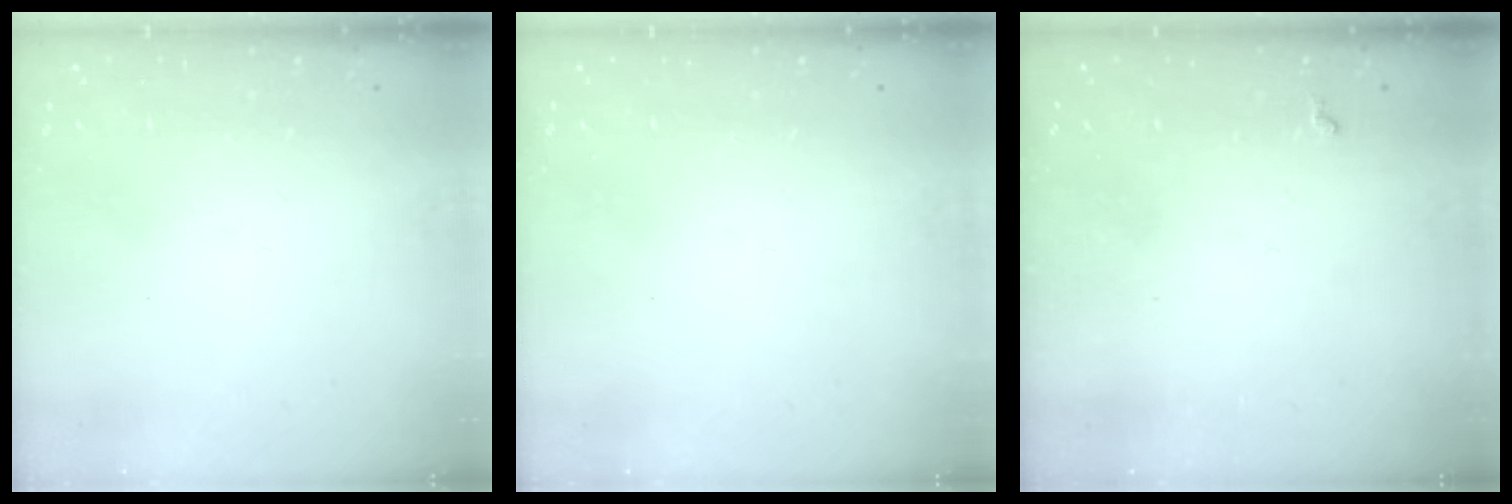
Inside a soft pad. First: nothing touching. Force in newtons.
{"total": 0.0}
{"total": 2.8, "press": 2.8, "slide": 0.5}